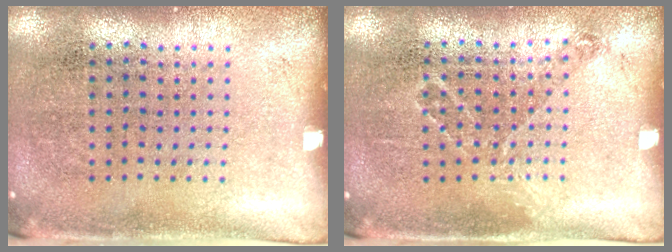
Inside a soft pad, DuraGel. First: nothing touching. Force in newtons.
{"total": 0.8, "press": 0.8, "slide": 0.3}